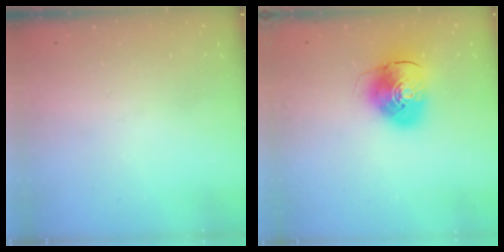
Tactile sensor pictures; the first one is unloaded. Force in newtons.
{"total": 10.5, "press": 10.4, "slide": 1.8}